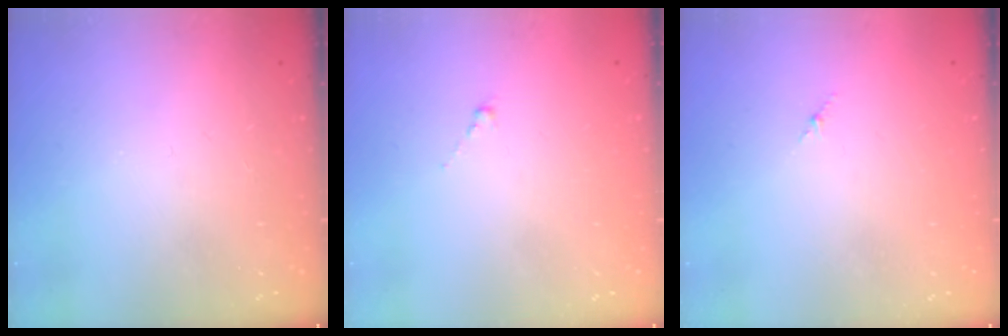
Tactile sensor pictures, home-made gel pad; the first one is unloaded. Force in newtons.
{"total": 0.8, "press": 0.7, "slide": 0.5}
{"total": 1.8, "press": 1.7, "slide": 0.6}